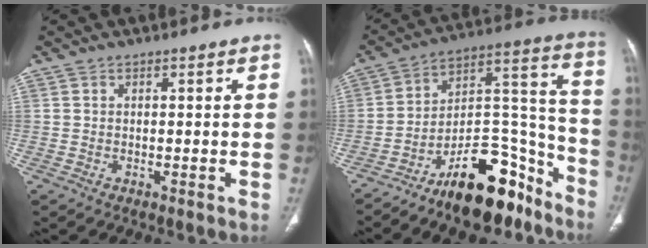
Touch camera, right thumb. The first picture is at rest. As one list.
[{"total": 19.8, "force": [-13.9, 7.9, 11.7], "torque": [-0.135, 0.121, -0.226]}]